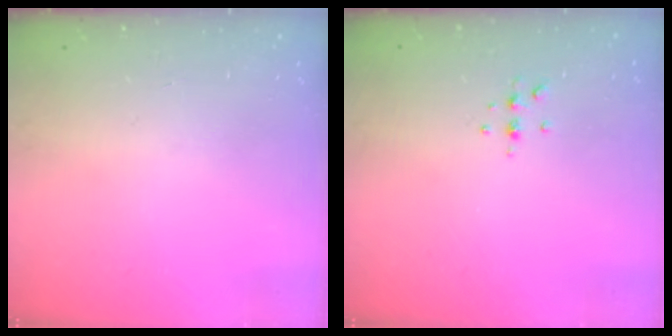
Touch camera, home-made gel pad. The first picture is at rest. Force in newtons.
{"total": 4.4, "press": 4.3, "slide": 0.6}